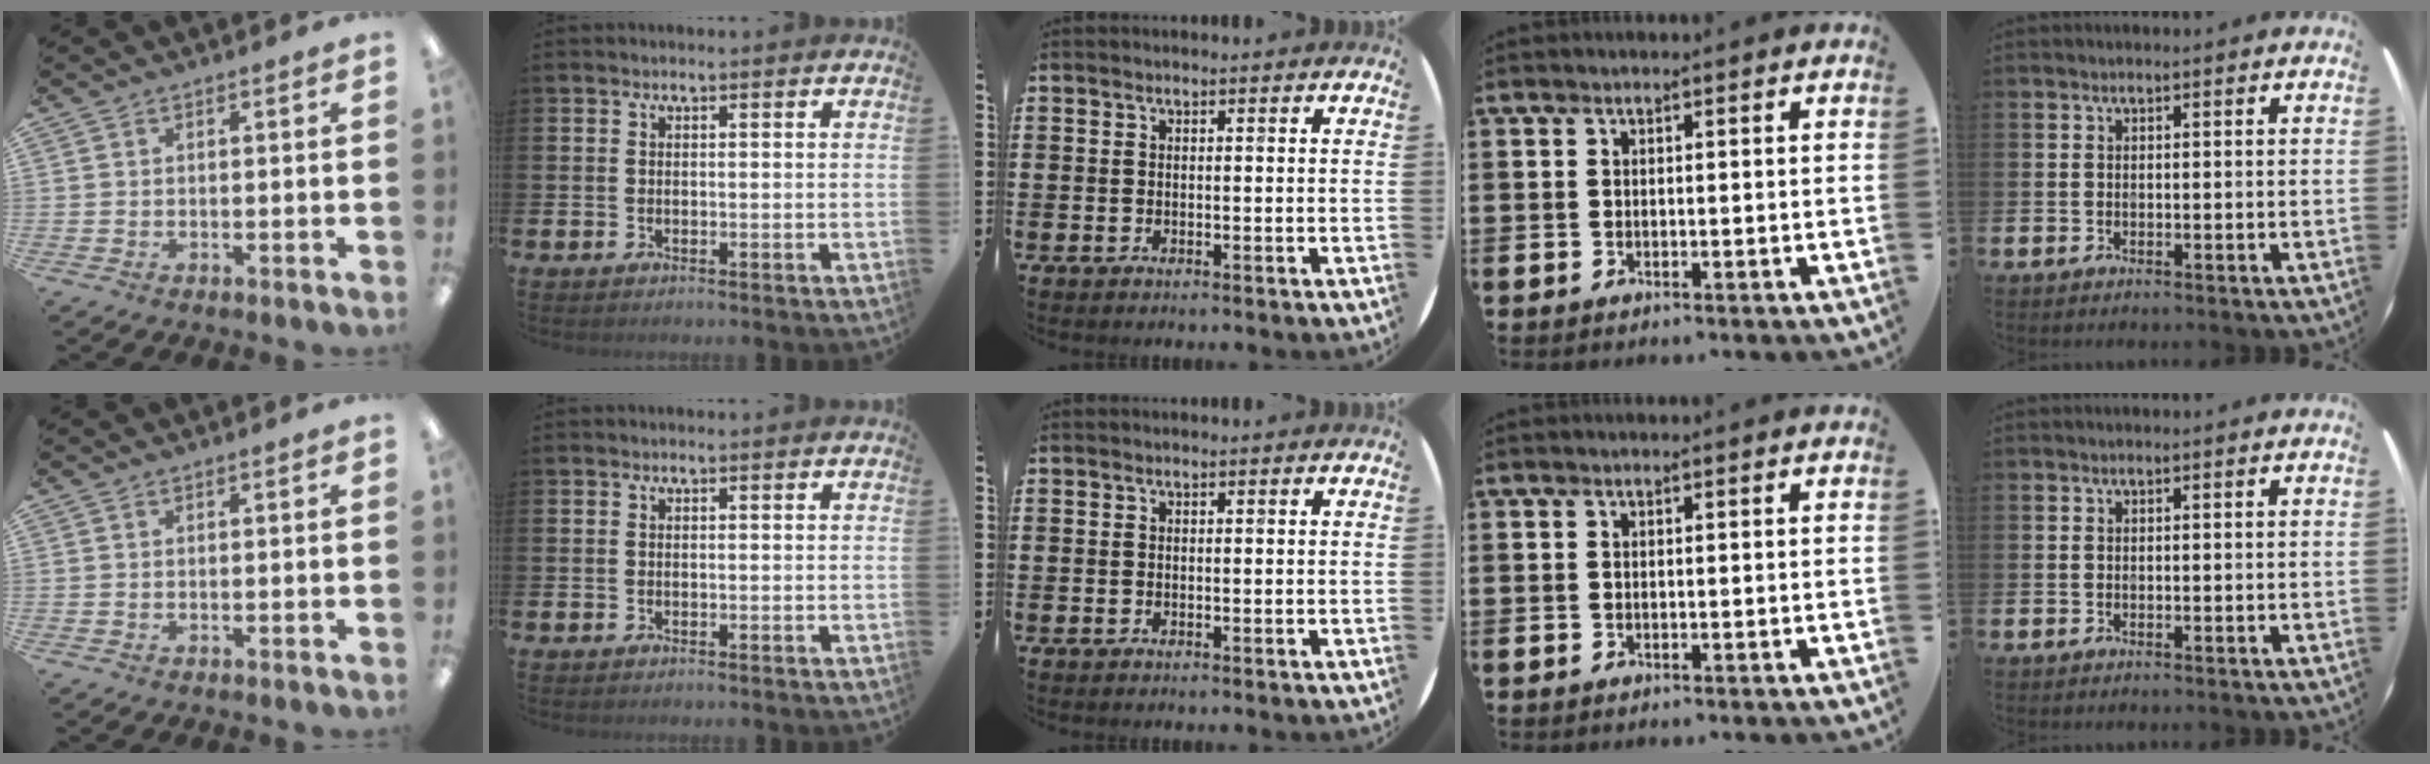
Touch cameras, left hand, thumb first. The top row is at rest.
{}